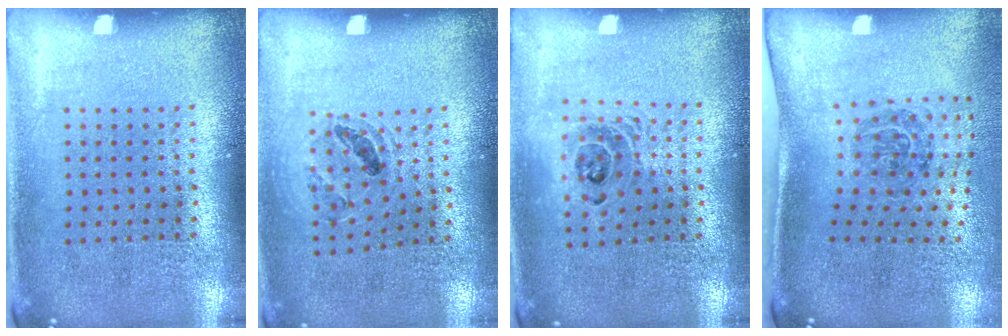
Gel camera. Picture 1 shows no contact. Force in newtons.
{"total": 0.9, "press": 0.9, "slide": 0.1}
{"total": 1.5, "press": 1.3, "slide": 0.7}
{"total": 1.8, "press": 1.1, "slide": 1.4}